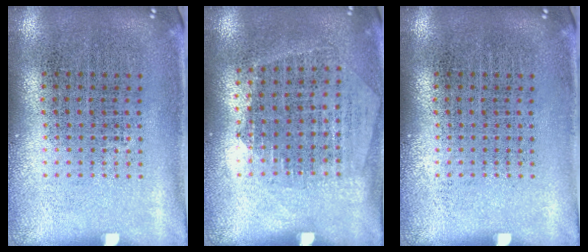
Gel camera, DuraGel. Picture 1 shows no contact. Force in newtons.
{"total": 1.3, "press": 1.1, "slide": 0.6}
{"total": 0.0}